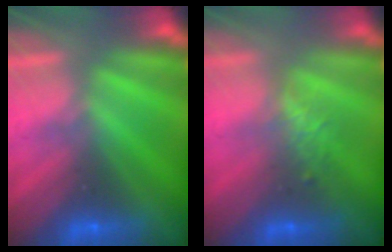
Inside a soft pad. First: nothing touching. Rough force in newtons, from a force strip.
{"total": 2.4}